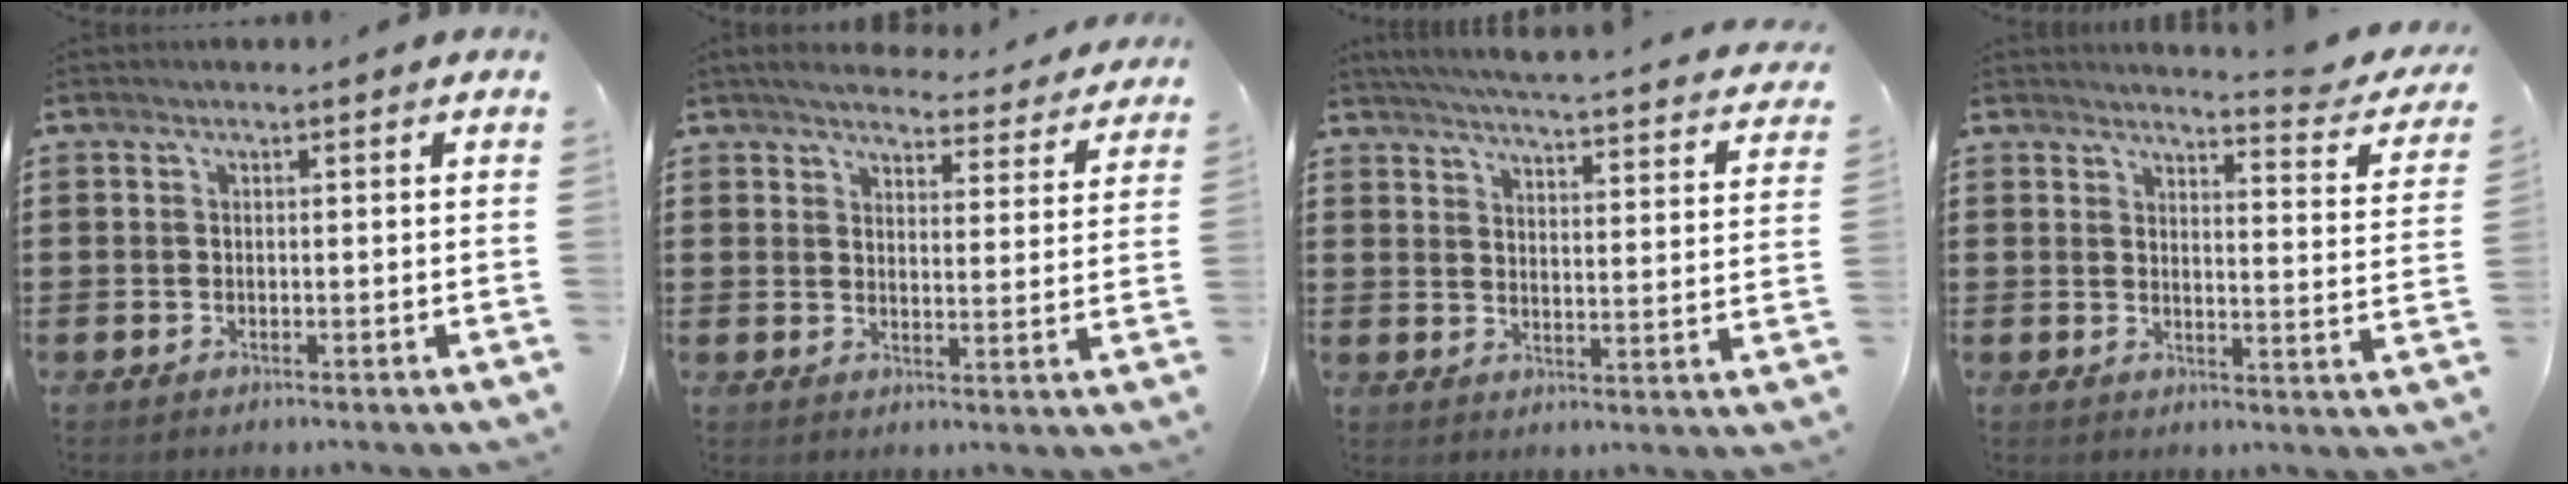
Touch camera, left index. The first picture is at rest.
{"total": 4.4, "force": [4.3, 0.2, 1.0], "torque": [-0.040, -0.029, 0.074]}
{"total": 4.8, "force": [4.5, -0.8, 1.4], "torque": [-0.051, -0.045, 0.074]}
{"total": 4.7, "force": [4.3, -0.3, 1.9], "torque": [-0.032, -0.035, 0.069]}